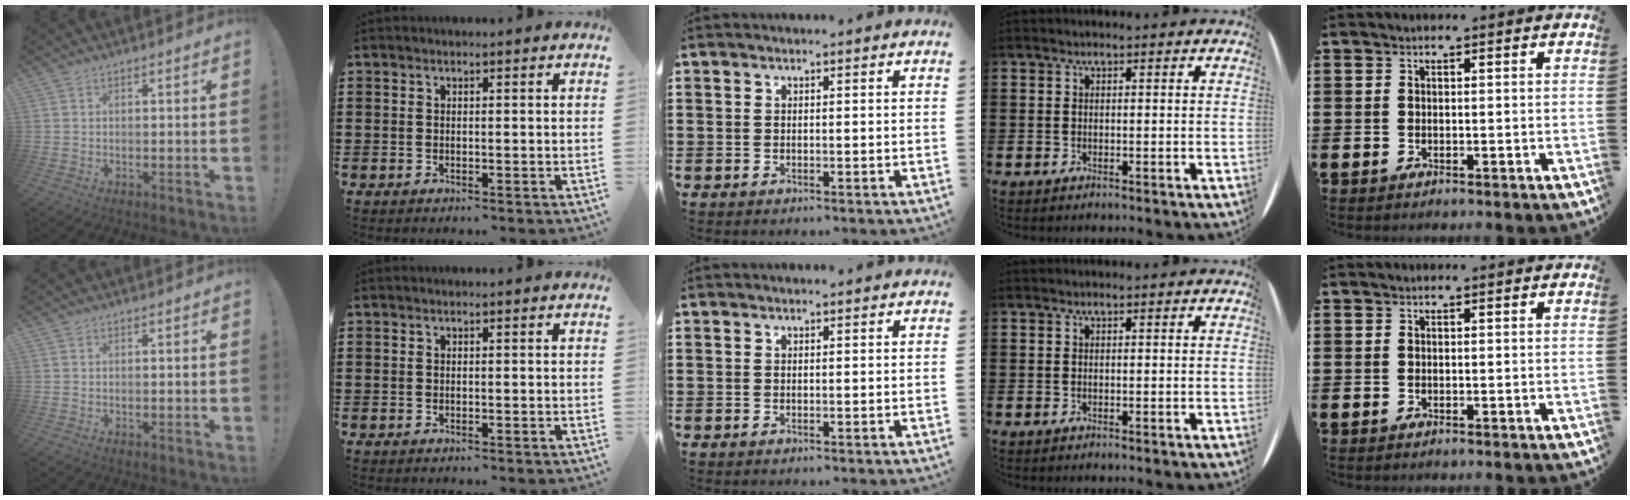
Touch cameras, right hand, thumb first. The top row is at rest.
{}